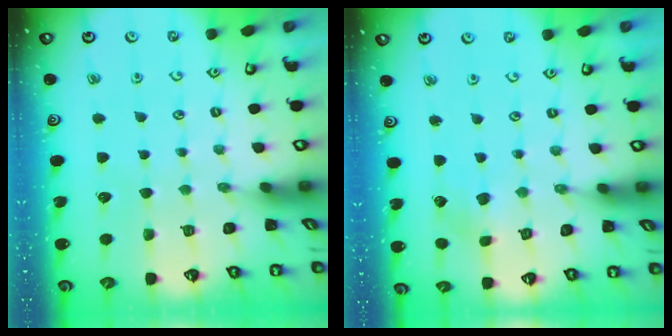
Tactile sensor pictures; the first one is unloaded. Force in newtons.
{"total": 2.3, "press": 2.3, "slide": 0.3}